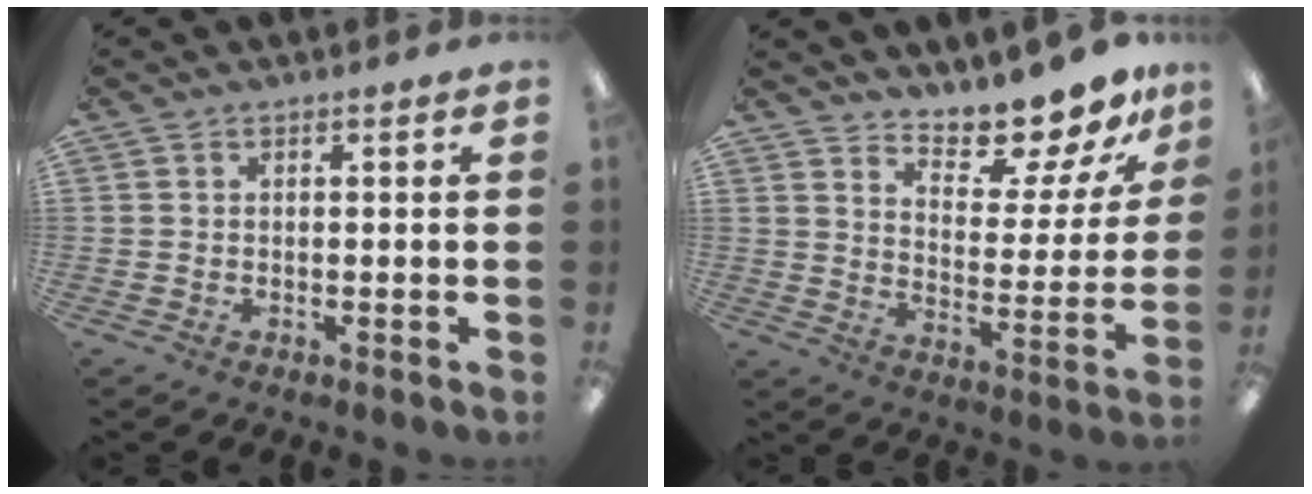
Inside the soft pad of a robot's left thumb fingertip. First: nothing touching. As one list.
[{"total": 12.4, "force": [11.4, 2.8, 3.8], "torque": [-0.058, -0.099, 0.199]}]